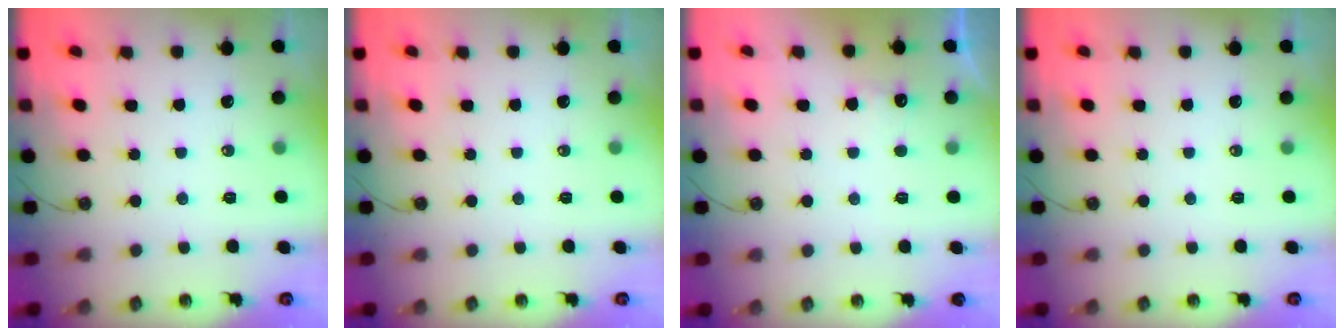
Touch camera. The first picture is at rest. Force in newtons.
{"total": 0.0}
{"total": 6.4, "press": 6.3, "slide": 1.3}
{"total": 0.0}